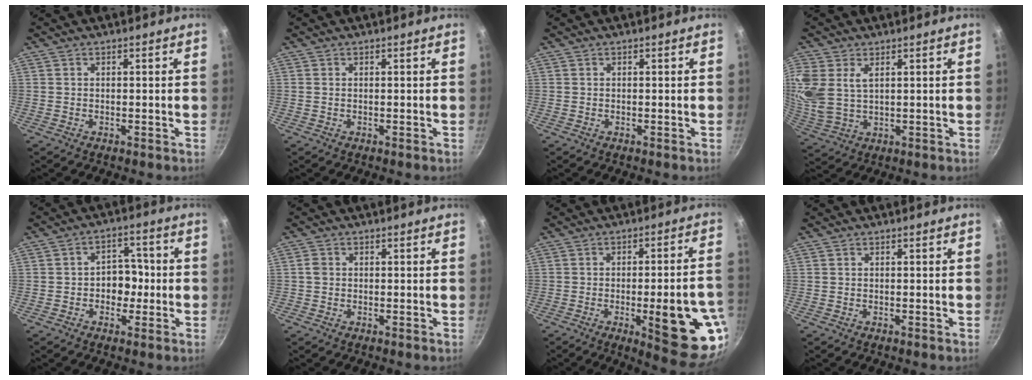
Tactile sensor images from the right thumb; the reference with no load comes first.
{"total": 0.0}
{"total": 0.0}
{"total": 11.9, "force": [3.9, 7.7, 8.1], "torque": [-0.193, 0.002, 0.089]}
{"total": 6.1, "force": [-1.0, 4.9, 3.6], "torque": [0.002, 0.017, -0.019]}
{"total": 1.4, "force": [-0.1, 1.3, 0.5], "torque": [-0.007, 0.008, -0.004]}
{"total": 18.2, "force": [-5.1, 4.7, 16.8], "torque": [-0.186, 0.015, -0.059]}
{"total": 0.0}